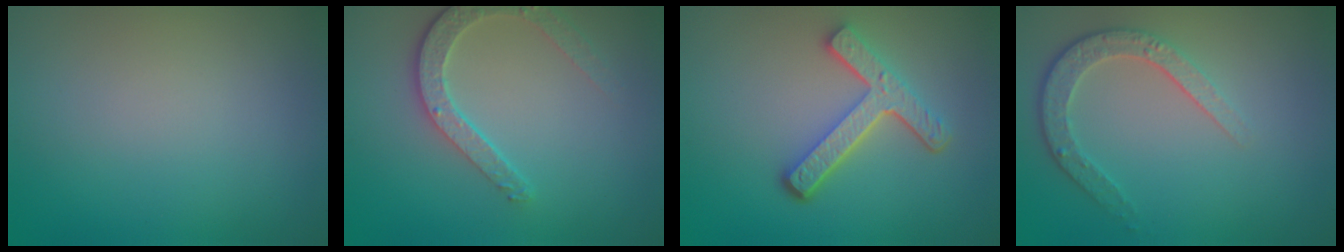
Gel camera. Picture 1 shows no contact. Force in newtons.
{"total": 3.6, "press": 2.9, "slide": 2.2}
{"total": 4.5, "press": 3.4, "slide": 3.0}
{"total": 3.4, "press": 2.7, "slide": 2.0}